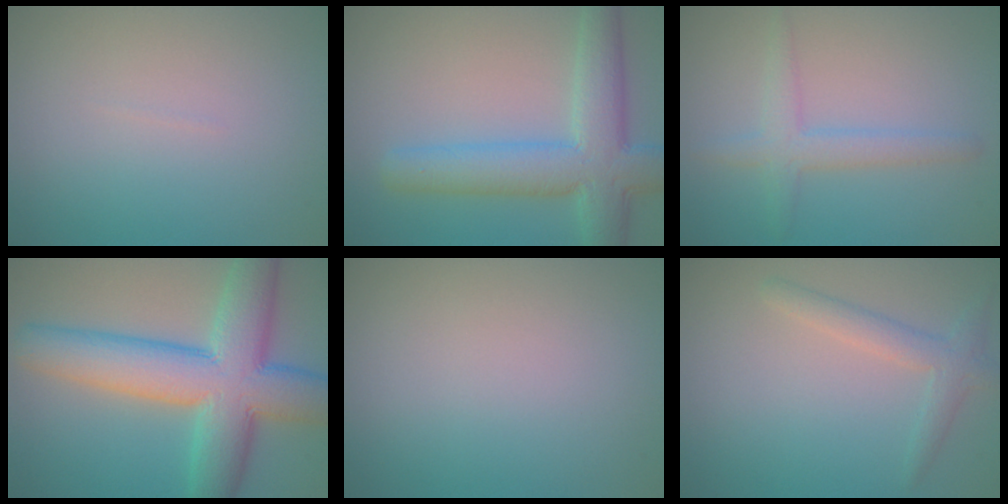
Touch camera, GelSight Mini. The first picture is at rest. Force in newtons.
{"total": 7.1, "press": 7.1, "slide": 0.3}
{"total": 2.6, "press": 2.6, "slide": 0.1}
{"total": 10.7, "press": 10.7, "slide": 0.3}
{"total": 0.0}
{"total": 2.3, "press": 2.3, "slide": 0.1}